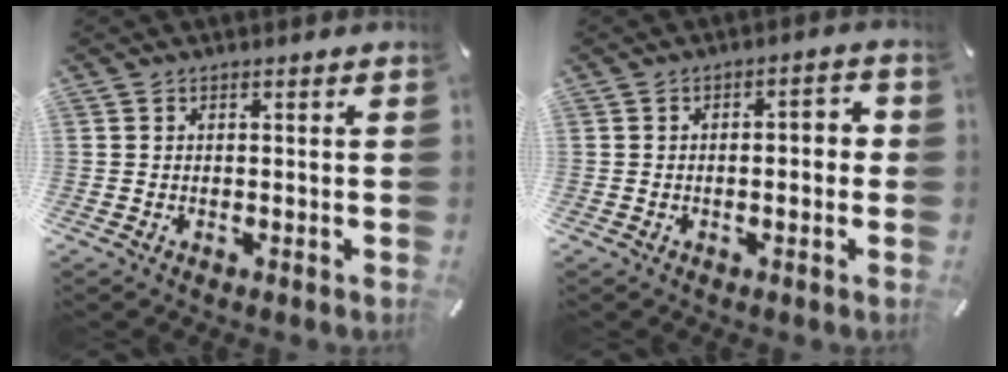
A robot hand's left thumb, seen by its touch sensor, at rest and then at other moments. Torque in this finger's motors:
{"motor_torque": [-0.05, 0.14, -0.12, -0.10, 0.11]}